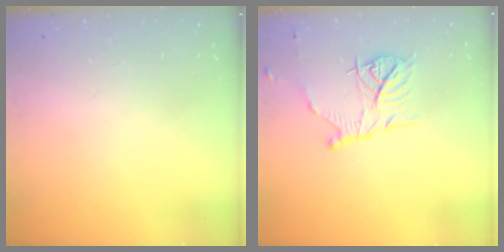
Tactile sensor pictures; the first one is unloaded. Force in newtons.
{"total": 11.2, "press": 11.2, "slide": 0.8}